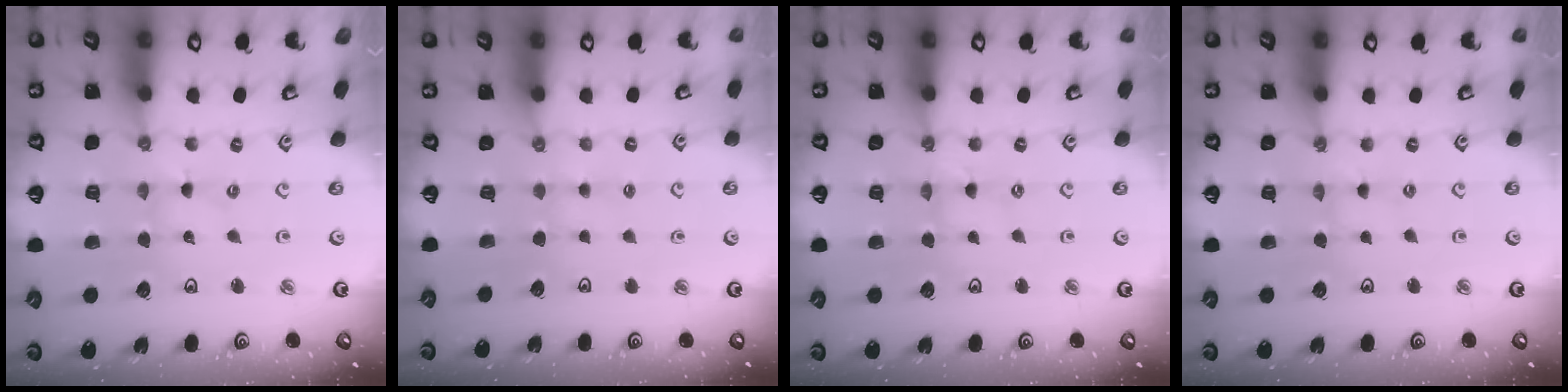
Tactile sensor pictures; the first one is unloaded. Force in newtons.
{"total": 1.1, "press": 1.1, "slide": 0.3}
{"total": 0.7, "press": 0.7, "slide": 0.2}
{"total": 0.0}